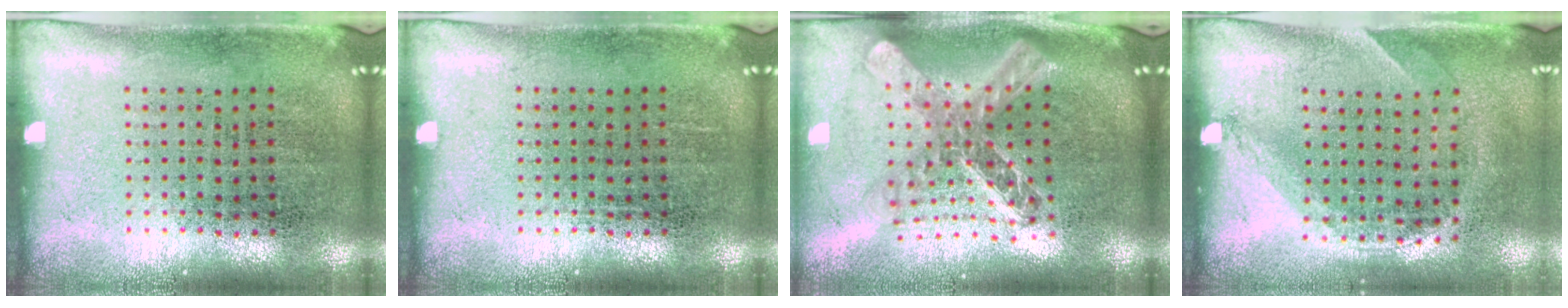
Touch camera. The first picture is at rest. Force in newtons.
{"total": 0.0}
{"total": 2.4, "press": 1.9, "slide": 1.4}
{"total": 1.4, "press": 1.0, "slide": 1.0}